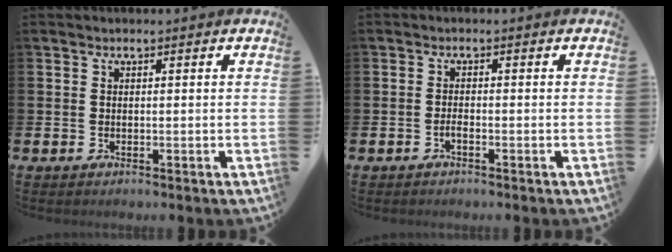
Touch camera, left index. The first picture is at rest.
{"total": 0.8, "force": [-0.6, 0.1, 0.6], "torque": [-0.019, -0.002, -0.009]}